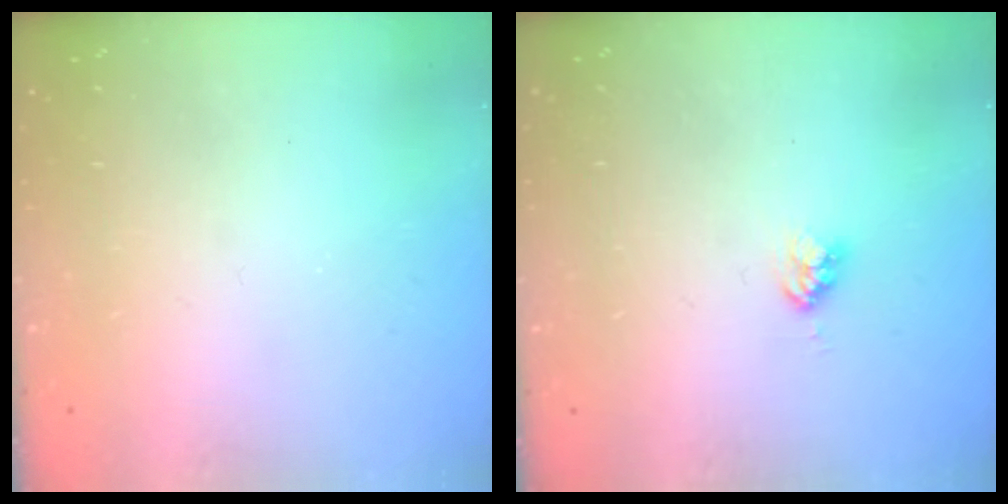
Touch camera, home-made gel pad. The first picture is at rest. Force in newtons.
{"total": 2.4, "press": 2.3, "slide": 0.4}